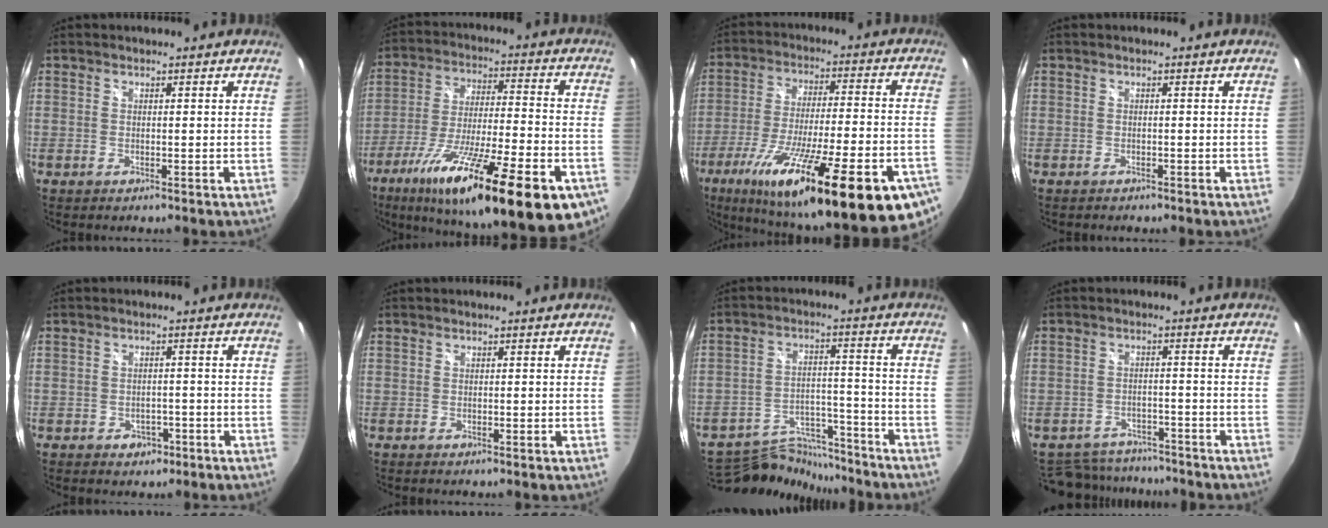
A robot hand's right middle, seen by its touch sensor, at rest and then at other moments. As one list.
[{"total": 30.4, "force": [-18.4, 6.0, 23.5], "torque": [-0.381, -0.061, -0.281]}, {"total": 33.9, "force": [-21.0, 6.0, 25.9], "torque": [-0.414, -0.069, -0.310]}, {"total": 0.6, "force": [-0.6, 0.2, 0.1], "torque": [-0.004, 0.001, -0.008]}, {"total": 3.3, "force": [-1.7, 2.6, 1.2], "torque": [-0.027, 0.004, -0.016]}, {"total": 0.0}, {"total": 14.3, "force": [-13.4, 3.7, 3.0], "torque": [-0.068, 0.015, -0.203]}, {"total": 11.3, "force": [-9.6, 5.2, 2.8], "torque": [-0.078, 0.014, -0.131]}]